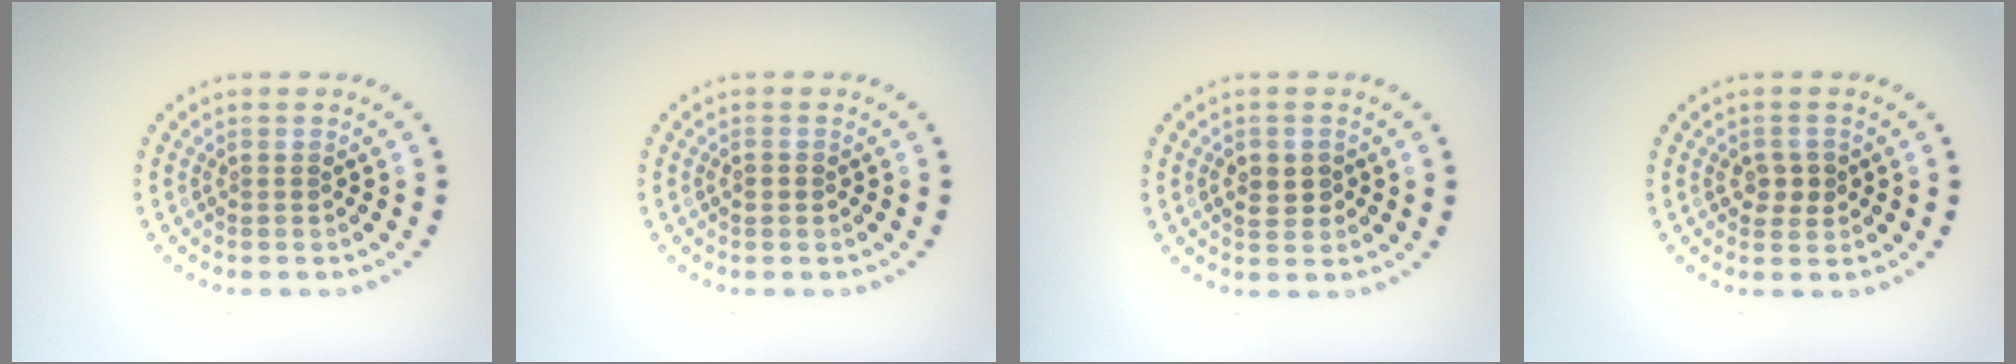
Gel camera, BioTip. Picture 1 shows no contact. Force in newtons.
{"total": 0.9, "press": 0.9, "slide": 0.1}
{"total": 2.3, "press": 2.3, "slide": 0.3}
{"total": 1.9, "press": 1.8, "slide": 0.3}